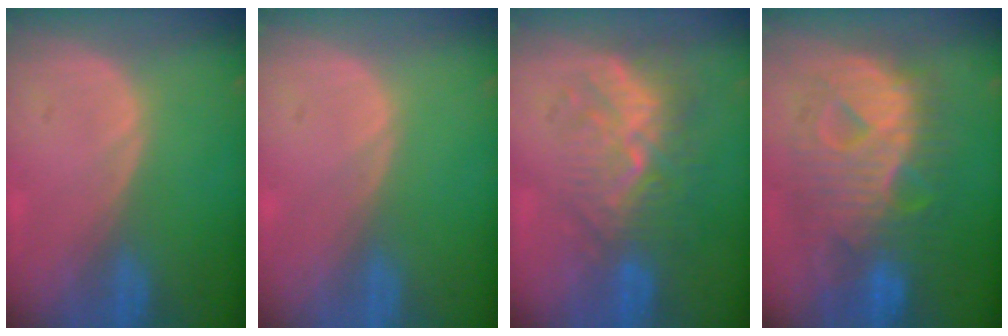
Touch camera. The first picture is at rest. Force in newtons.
{"total": 0.0}
{"total": 9.5, "press": 8.6, "slide": 4.1}
{"total": 12.1, "press": 12.0, "slide": 1.4}